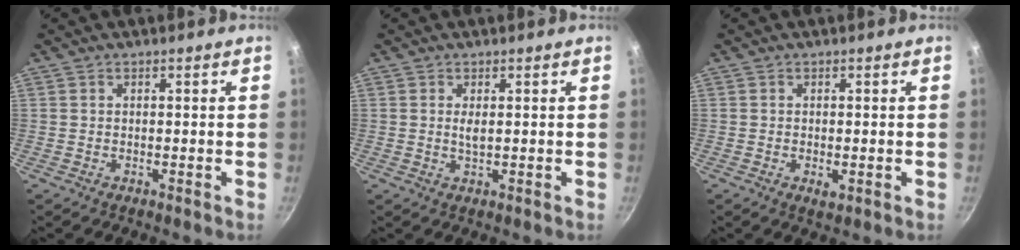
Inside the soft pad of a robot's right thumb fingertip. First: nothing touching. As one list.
[{"total": 1.7, "force": [0.4, 0.6, 1.5], "torque": [-0.031, -0.002, 0.008]}, {"total": 2.0, "force": [-0.5, 0.9, 1.7], "torque": [-0.026, -0.006, -0.005]}]